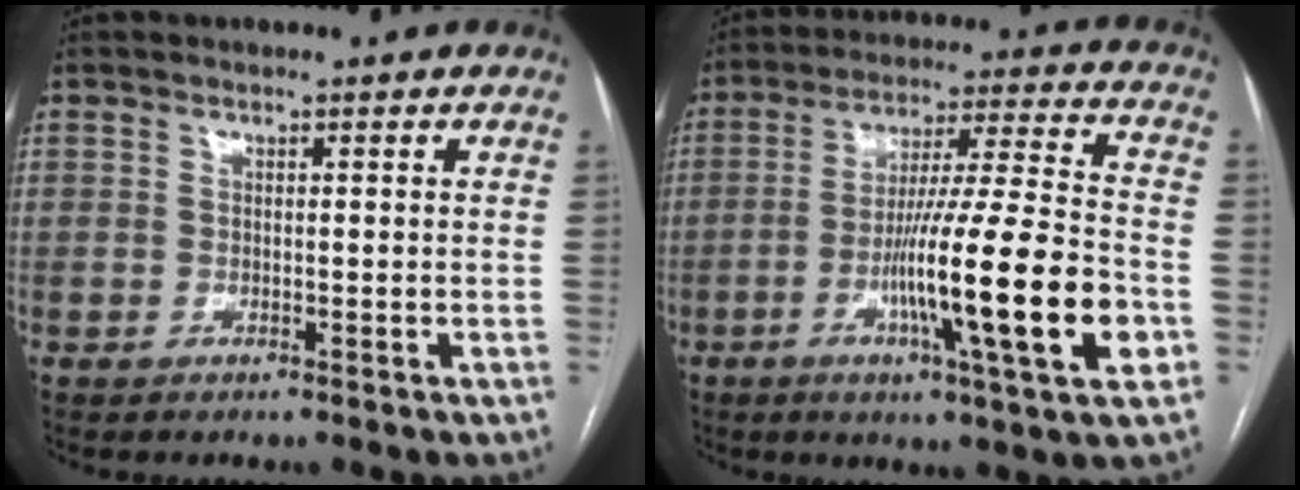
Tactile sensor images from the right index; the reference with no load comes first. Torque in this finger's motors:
{"motor_torque": [2.14, 0.00, 1.05, 0.21]}